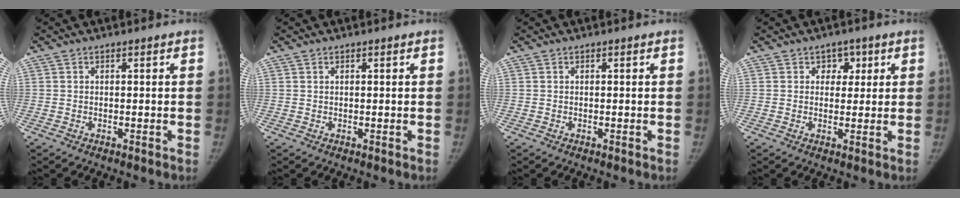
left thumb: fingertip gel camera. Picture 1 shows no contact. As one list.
[{"total": 0.0}, {"total": 0.0}, {"total": 3.3, "force": [1.3, 2.7, 1.2], "torque": [0.018, -0.001, 0.013]}]